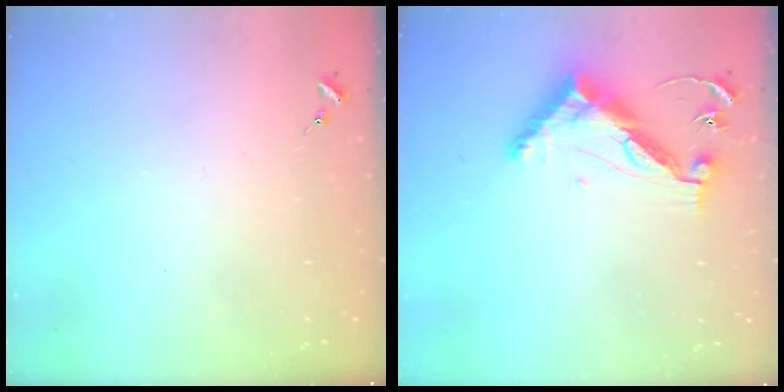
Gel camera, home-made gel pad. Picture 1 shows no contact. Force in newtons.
{"total": 12.7, "press": 12.7, "slide": 0.5}